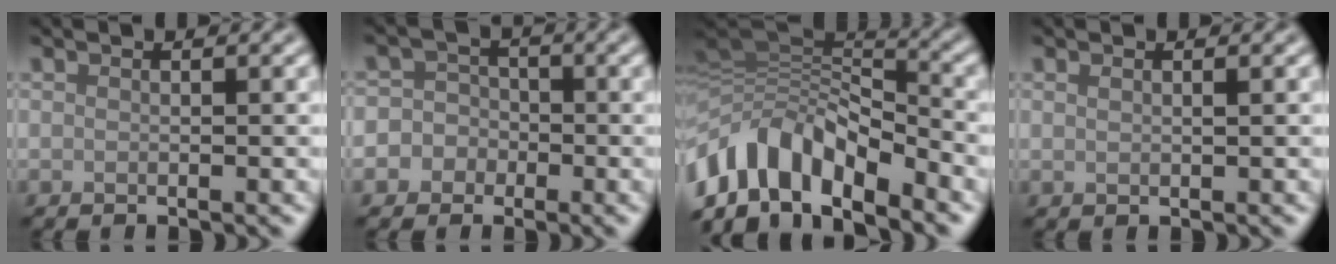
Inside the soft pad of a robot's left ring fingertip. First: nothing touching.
{"total": 5.6, "force": [-2.0, 5.2, 0.9], "torque": [0.004, 0.011, -0.064]}
{"total": 8.6, "force": [-5.0, 4.7, 5.2], "torque": [-0.083, 0.004, -0.100]}
{"total": 0.7, "force": [0.3, 0.3, 0.5], "torque": [-0.012, 0.000, 0.007]}